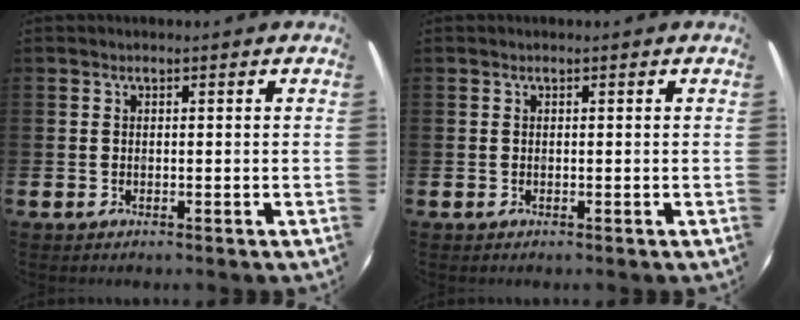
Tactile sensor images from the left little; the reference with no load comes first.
{"total": 0.0}